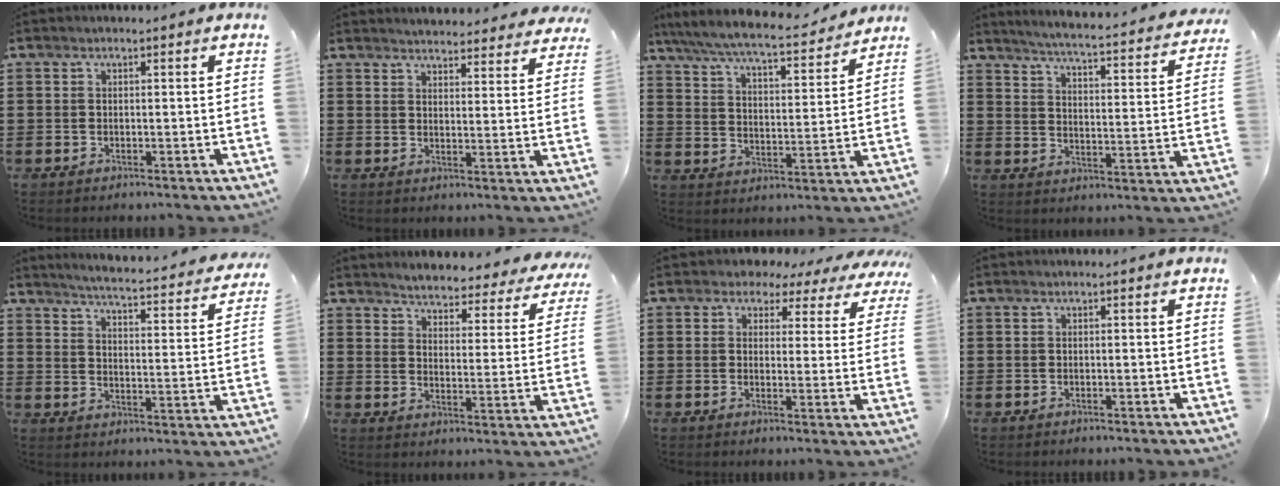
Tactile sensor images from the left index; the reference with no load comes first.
{"total": 3.9, "force": [3.9, 0.0, 0.2], "torque": [-0.011, -0.024, 0.068]}
{"total": 7.2, "force": [6.7, 0.1, 2.7], "torque": [-0.082, -0.043, 0.114]}
{"total": 3.8, "force": [3.5, -0.6, 1.4], "torque": [-0.048, -0.036, 0.048]}
{"total": 3.8, "force": [3.5, -0.6, 1.1], "torque": [-0.043, -0.039, 0.051]}
{"total": 3.7, "force": [3.7, -0.1, 0.1], "torque": [-0.027, -0.036, 0.056]}
{"total": 3.3, "force": [2.5, 2.1, 0.6], "torque": [-0.023, -0.013, 0.039]}
{"total": 0.0}